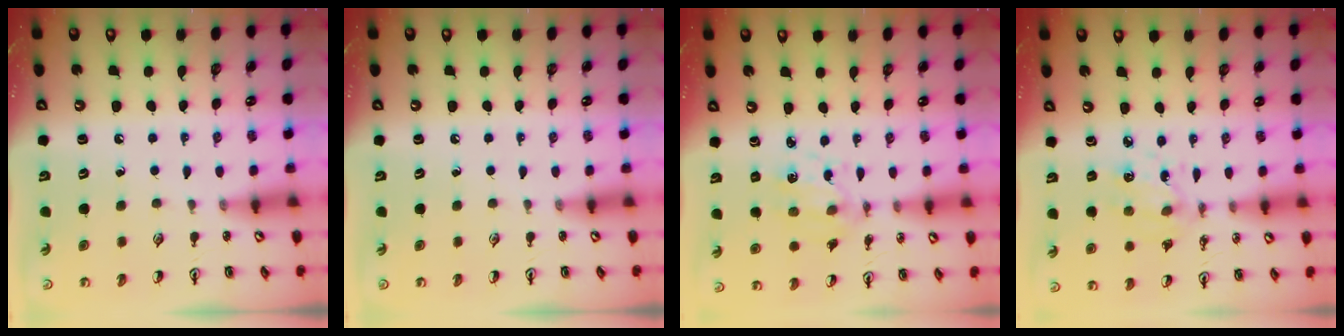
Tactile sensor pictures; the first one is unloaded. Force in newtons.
{"total": 0.0}
{"total": 4.4, "press": 4.2, "slide": 1.2}
{"total": 5.4, "press": 5.4, "slide": 0.5}